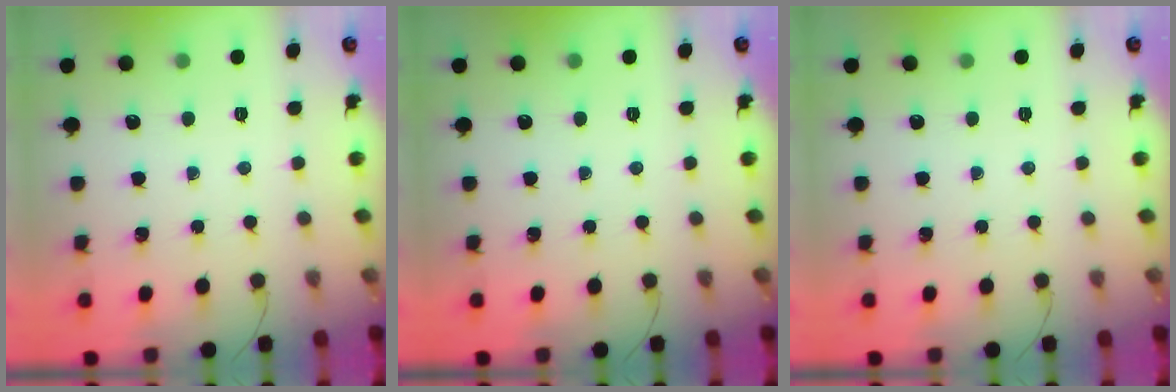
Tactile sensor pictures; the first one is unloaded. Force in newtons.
{"total": 0.0}
{"total": 0.0}